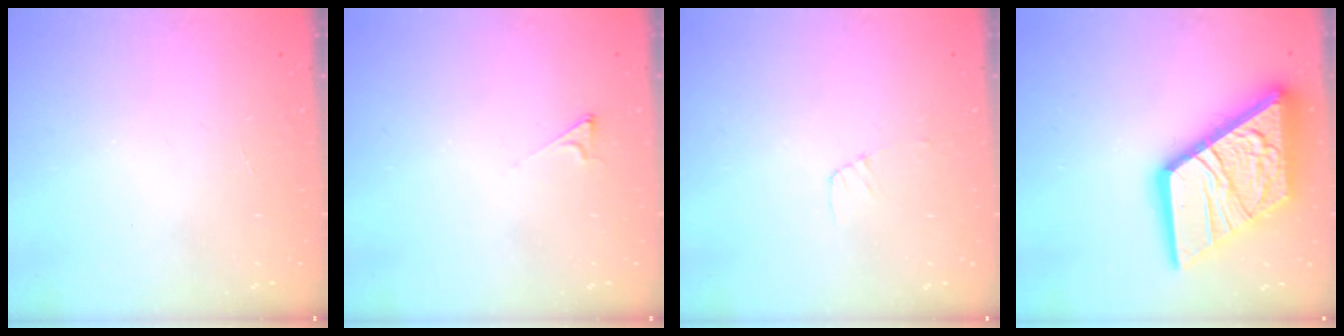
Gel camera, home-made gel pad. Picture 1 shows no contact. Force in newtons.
{"total": 2.8, "press": 2.7, "slide": 0.5}
{"total": 4.7, "press": 4.7, "slide": 0.4}
{"total": 27.4, "press": 27.2, "slide": 3.0}